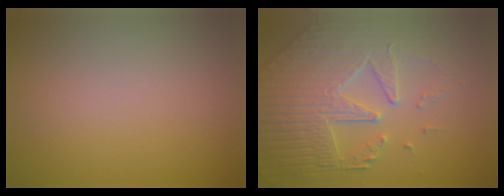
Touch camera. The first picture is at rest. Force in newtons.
{"total": 8.5, "press": 6.0, "slide": 6.0}